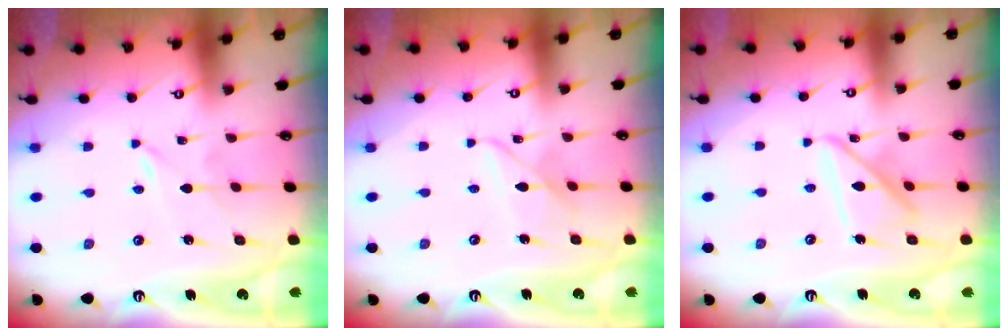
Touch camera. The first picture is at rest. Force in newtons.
{"total": 7.8, "press": 7.8, "slide": 0.4}
{"total": 11.5, "press": 11.5, "slide": 0.9}